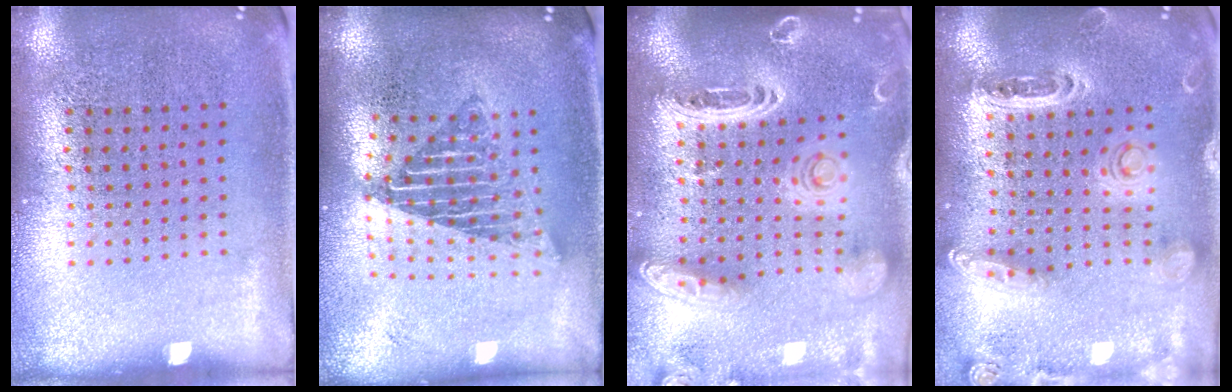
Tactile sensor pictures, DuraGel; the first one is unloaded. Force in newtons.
{"total": 1.6, "press": 1.3, "slide": 0.9}
{"total": 3.4, "press": 2.8, "slide": 2.0}
{"total": 1.2, "press": 1.2, "slide": 0.2}